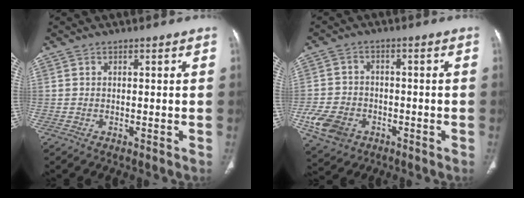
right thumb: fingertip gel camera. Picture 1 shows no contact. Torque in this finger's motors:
{"motor_torque": [1.23, 0.75, 0.68, -0.89, 0.27]}